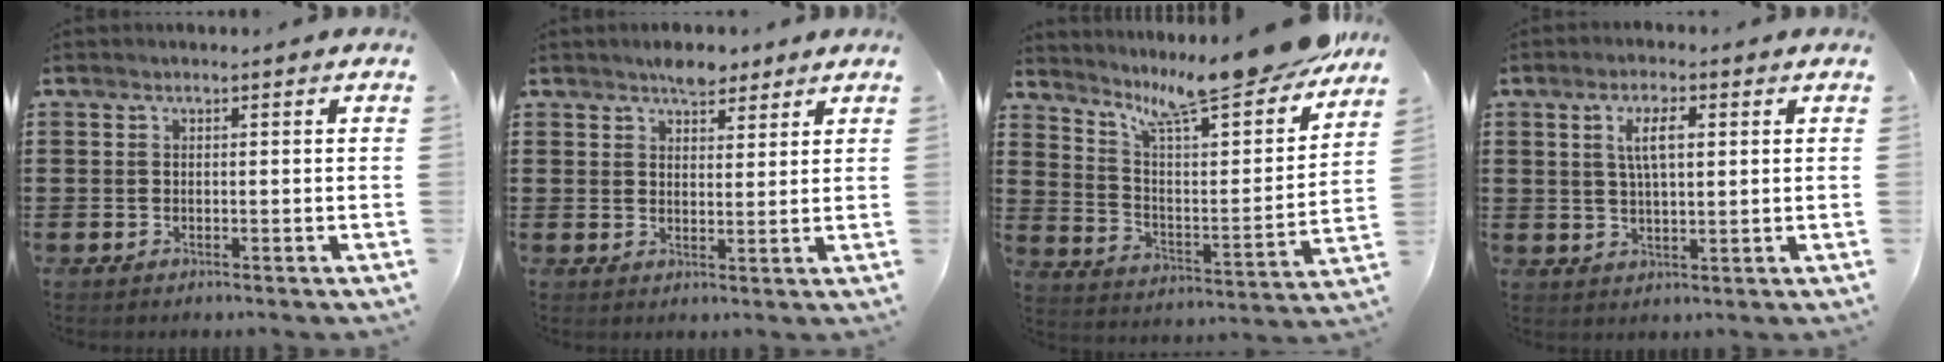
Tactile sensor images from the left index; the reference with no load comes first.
{"total": 3.9, "force": [3.4, 1.6, 1.2], "torque": [-0.024, 0.000, 0.061]}
{"total": 13.3, "force": [11.3, 0.8, 6.9], "torque": [-0.137, -0.080, 0.183]}
{"total": 4.8, "force": [1.5, 1.8, 4.2], "torque": [-0.090, 0.010, 0.023]}